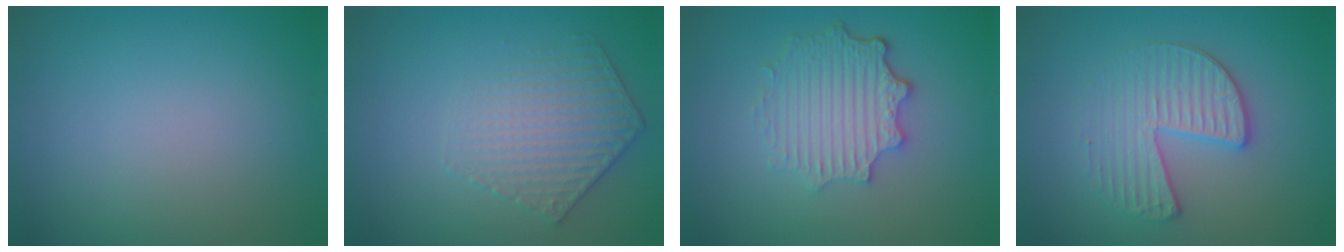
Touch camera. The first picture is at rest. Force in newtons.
{"total": 3.3, "press": 3.1, "slide": 1.4}
{"total": 4.6, "press": 3.6, "slide": 2.8}
{"total": 3.4, "press": 3.2, "slide": 1.2}